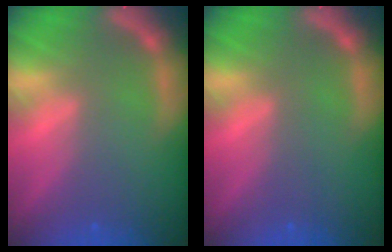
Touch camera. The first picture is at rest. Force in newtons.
{"total": 0.0}